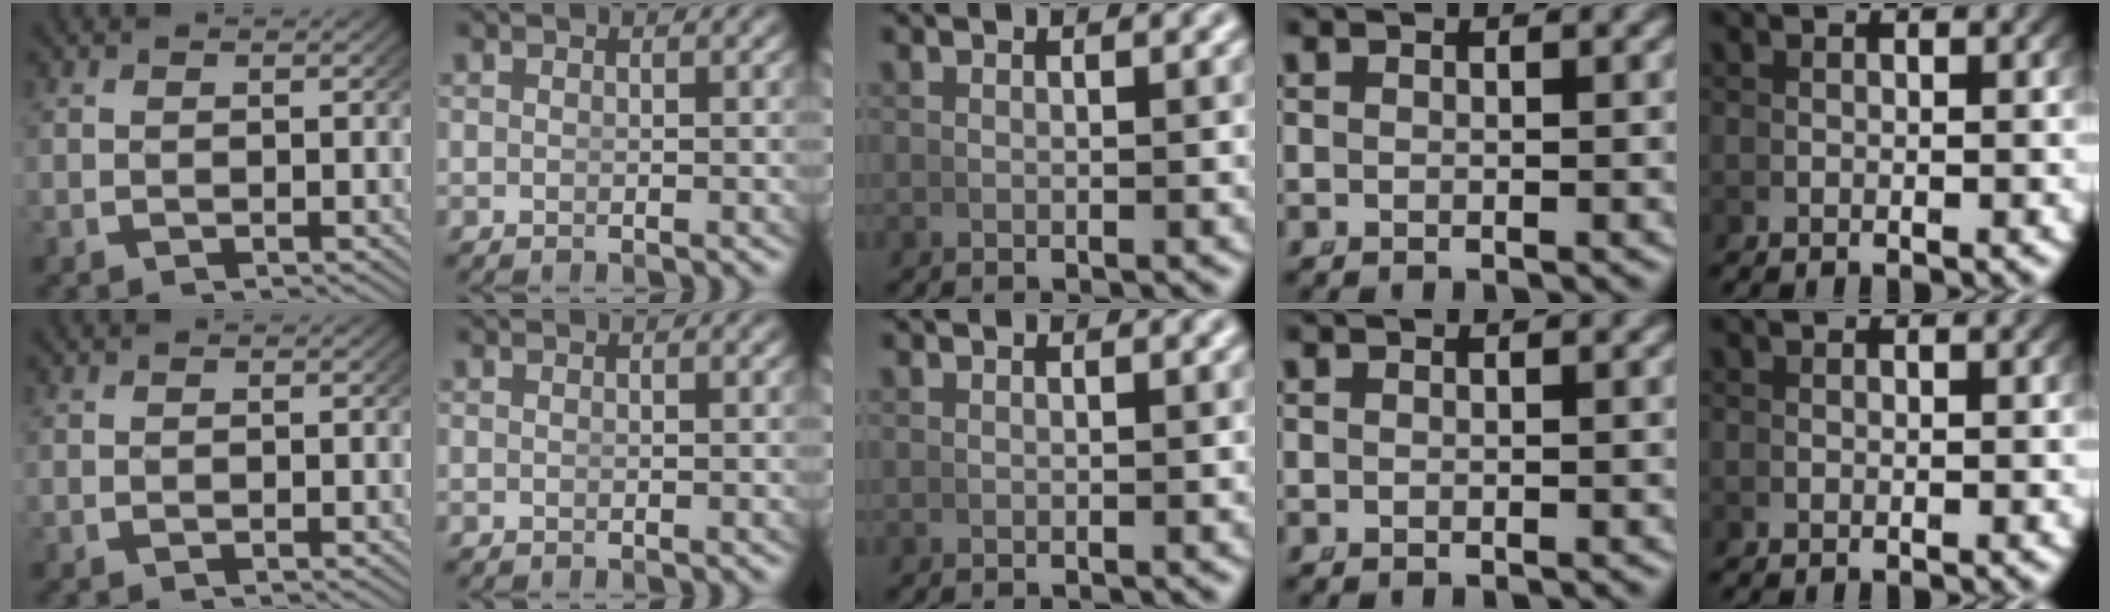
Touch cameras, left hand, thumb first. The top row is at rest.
{}